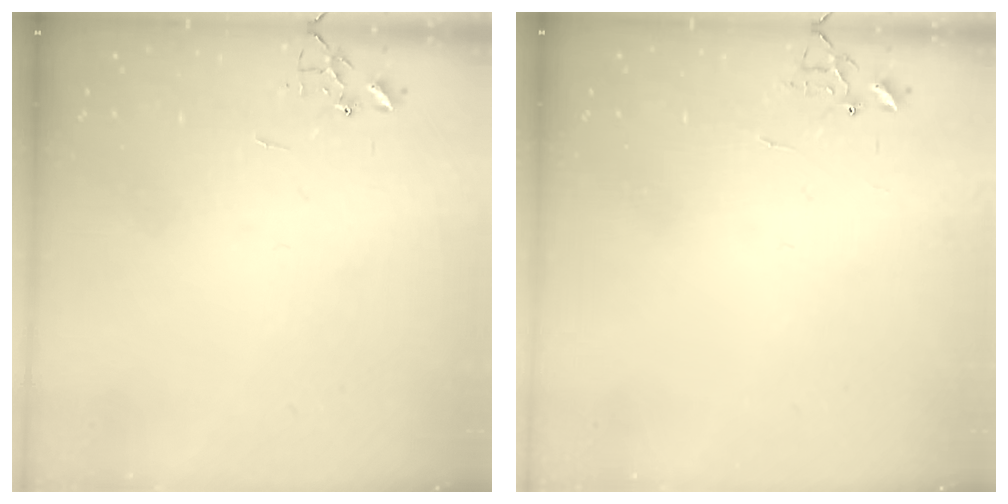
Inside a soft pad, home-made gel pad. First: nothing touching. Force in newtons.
{"total": 6.4, "press": 6.4, "slide": 0.6}